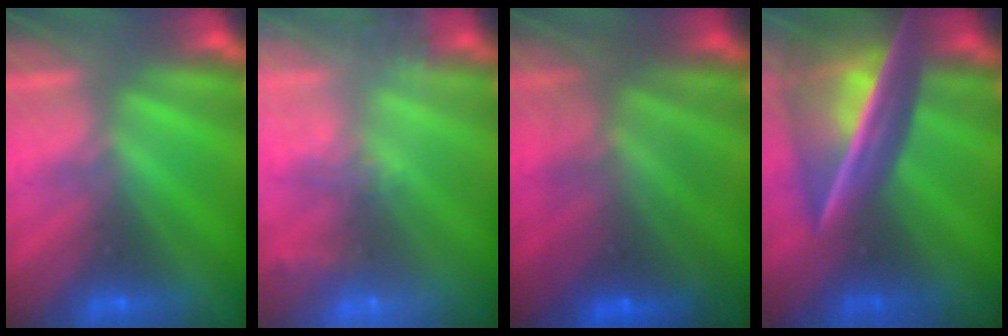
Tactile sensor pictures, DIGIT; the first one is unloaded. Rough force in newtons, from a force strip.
{"total": 13.7}
{"total": 7.6}
{"total": 7.6}